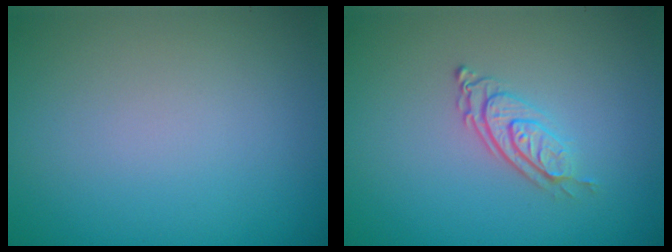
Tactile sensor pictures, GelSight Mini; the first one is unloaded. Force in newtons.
{"total": 3.0, "press": 2.0, "slide": 2.3}